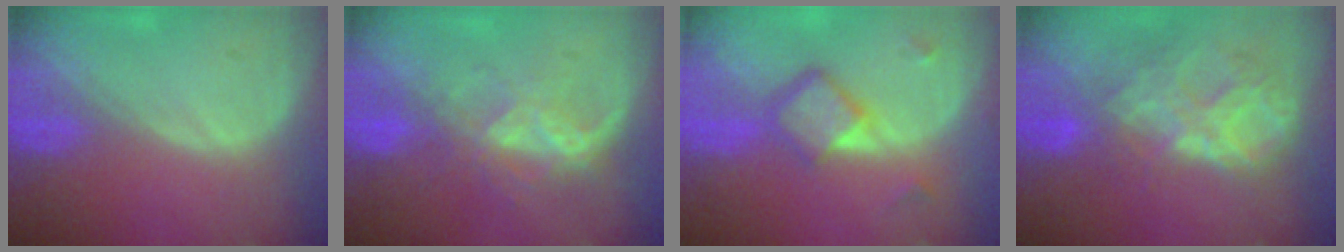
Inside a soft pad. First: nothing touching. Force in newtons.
{"total": 6.6, "press": 6.1, "slide": 2.7}
{"total": 6.2, "press": 5.3, "slide": 3.2}
{"total": 9.2, "press": 7.8, "slide": 4.9}